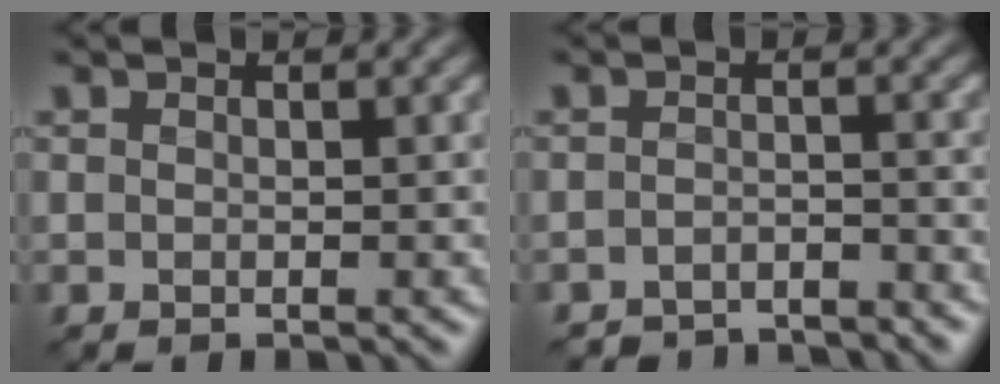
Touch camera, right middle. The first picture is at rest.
{"total": 3.8, "force": [-3.8, 0.2, -0.2], "torque": [0.003, 0.000, -0.064]}